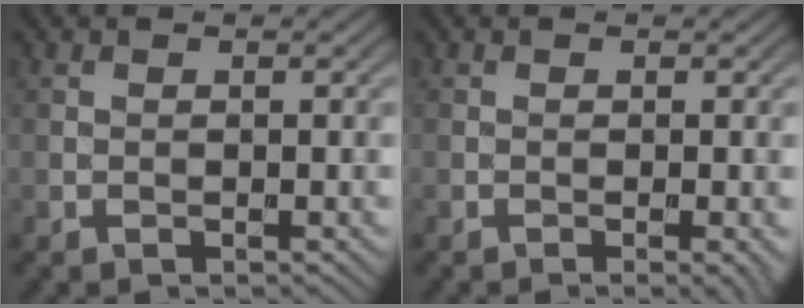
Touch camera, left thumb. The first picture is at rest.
{"total": 1.4, "force": [-0.5, 0.1, 1.3], "torque": [-0.017, -0.002, -0.008]}